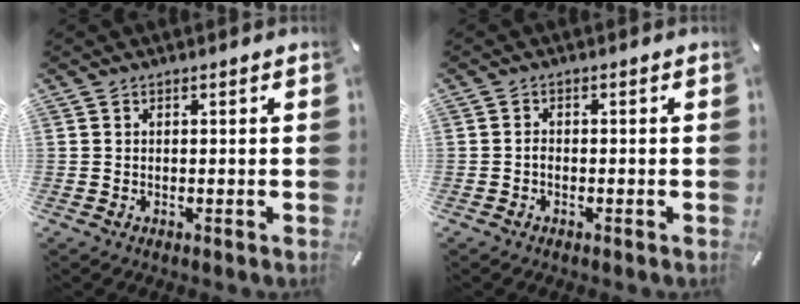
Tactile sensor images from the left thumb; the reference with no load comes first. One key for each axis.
{"total": 1.0, "fx": -0.6, "fy": 0.5, "fz": 0.6, "tx": -0.013, "ty": 0.001, "tz": -0.012}